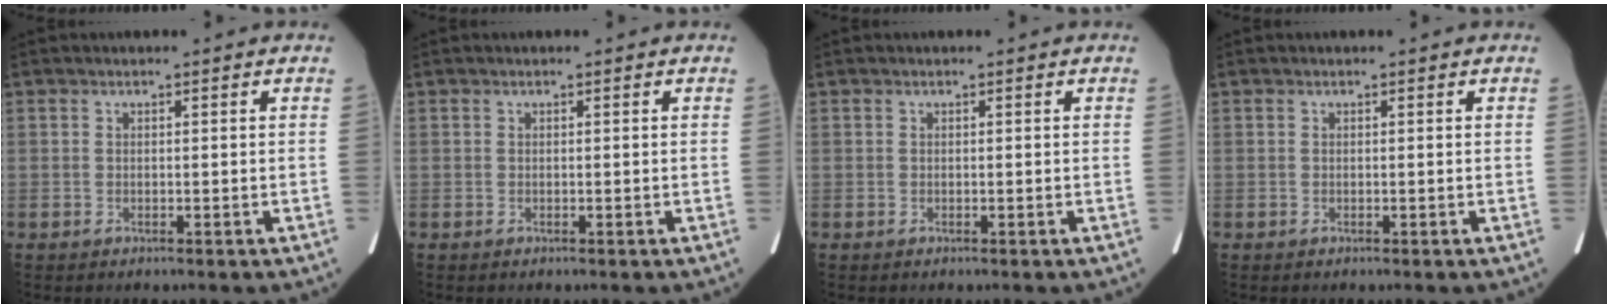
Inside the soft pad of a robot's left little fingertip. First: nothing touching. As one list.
[{"total": 0.0}, {"total": 0.0}, {"total": 0.0}]